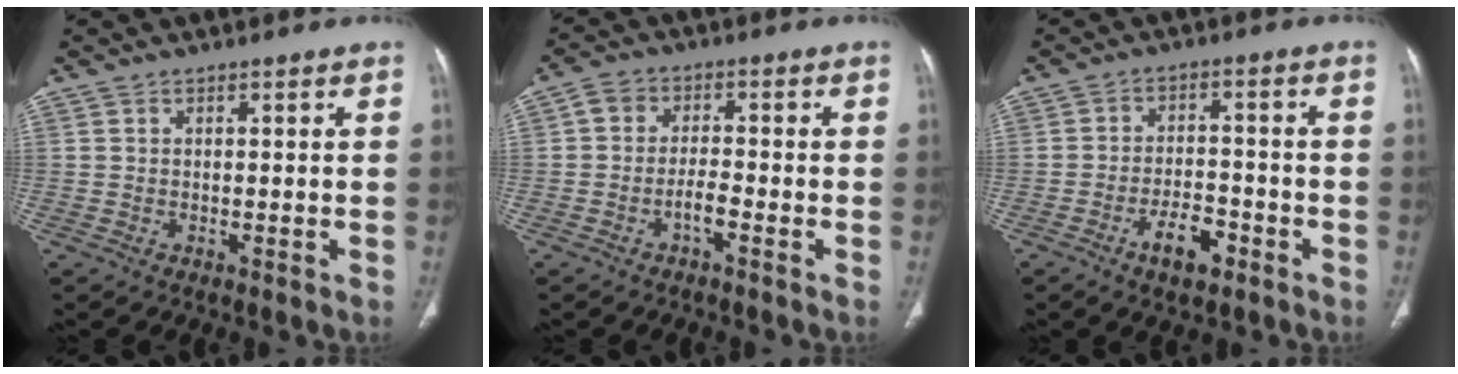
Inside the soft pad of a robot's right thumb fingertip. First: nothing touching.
{"total": 4.4, "force": [-2.0, 2.4, 3.1], "torque": [-0.051, 0.019, -0.044]}
{"total": 6.6, "force": [-3.8, 3.1, 4.4], "torque": [-0.069, 0.026, -0.062]}